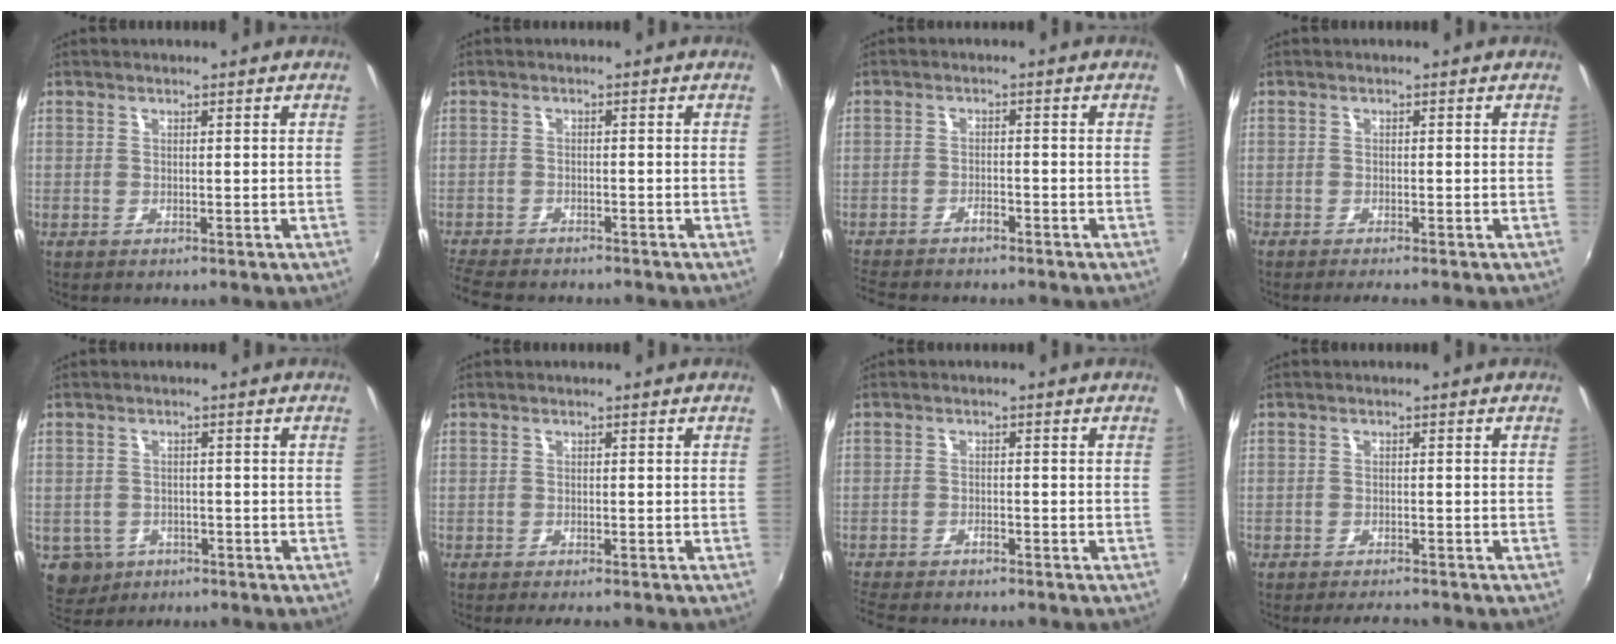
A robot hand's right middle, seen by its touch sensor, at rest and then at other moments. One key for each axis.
{"total": 8.3, "fx": -7.6, "fy": 1.9, "fz": 2.8, "tx": -0.085, "ty": -0.022, "tz": -0.129}
{"total": 6.4, "fx": -5.8, "fy": 1.5, "fz": 2.1, "tx": -0.065, "ty": -0.014, "tz": -0.098}
{"total": 1.8, "fx": -1.7, "fy": -0.2, "fz": 0.7, "tx": -0.021, "ty": -0.010, "tz": -0.032}
{"total": 5.4, "fx": -2.3, "fy": 4.7, "fz": 1.6, "tx": -0.042, "ty": -0.005, "tz": -0.027}
{"total": 3.3, "fx": -2.8, "fy": 0.8, "fz": 1.6, "tx": -0.034, "ty": -0.013, "tz": -0.044}
{"total": 6.2, "fx": -5.7, "fy": 1.3, "fz": 2.1, "tx": -0.064, "ty": -0.019, "tz": -0.097}
{"total": 4.0, "fx": -3.7, "fy": 0.7, "fz": 1.4, "tx": -0.036, "ty": -0.010, "tz": -0.056}